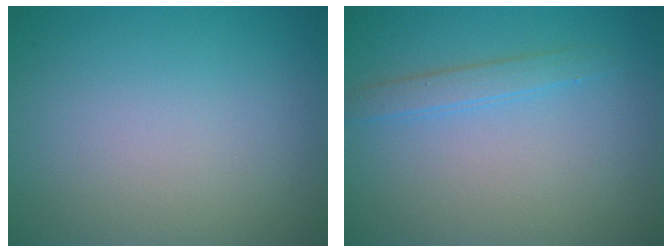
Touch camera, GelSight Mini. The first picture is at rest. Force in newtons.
{"total": 1.7, "press": 1.7, "slide": 0.0}